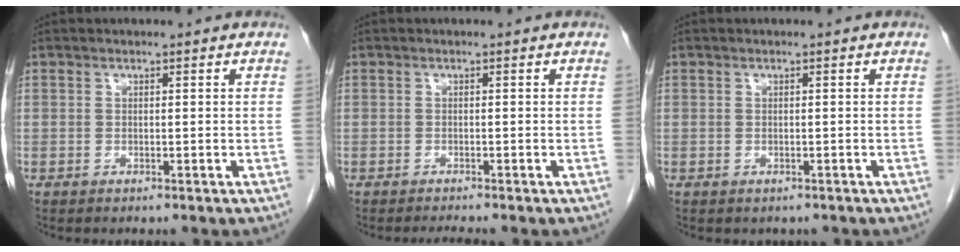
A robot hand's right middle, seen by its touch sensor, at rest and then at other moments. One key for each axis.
{"total": 1.3, "fx": -1.1, "fy": -0.5, "fz": 0.3, "tx": -0.011, "ty": -0.005, "tz": -0.018}
{"total": 0.6, "fx": -0.4, "fy": 0.5, "fz": 0.1, "tx": -0.006, "ty": 0.002, "tz": -0.002}